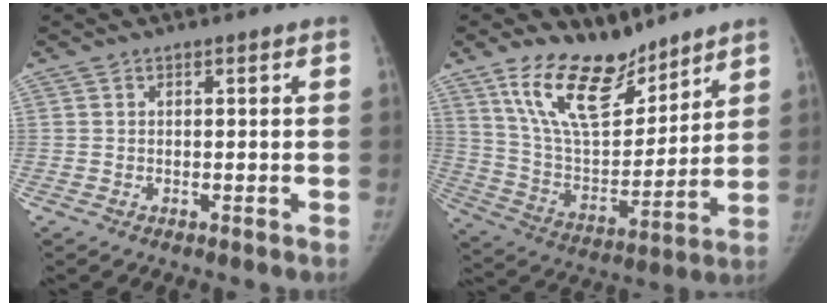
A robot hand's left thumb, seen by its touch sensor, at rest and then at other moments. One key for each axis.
{"total": 17.7, "fx": 12.8, "fy": 7.9, "fz": 9.4, "tx": -0.124, "ty": -0.078, "tz": 0.242}